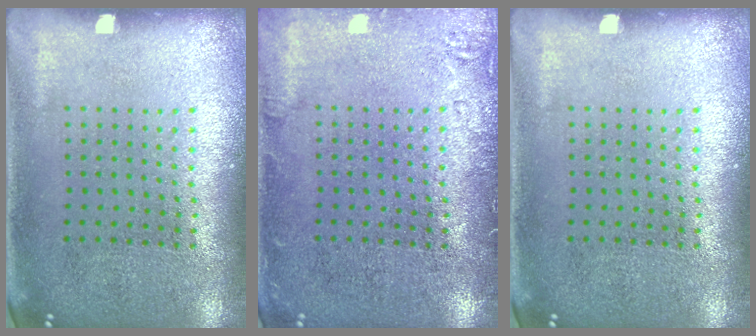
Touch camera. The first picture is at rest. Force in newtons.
{"total": 1.8, "press": 1.7, "slide": 0.4}
{"total": 0.0}